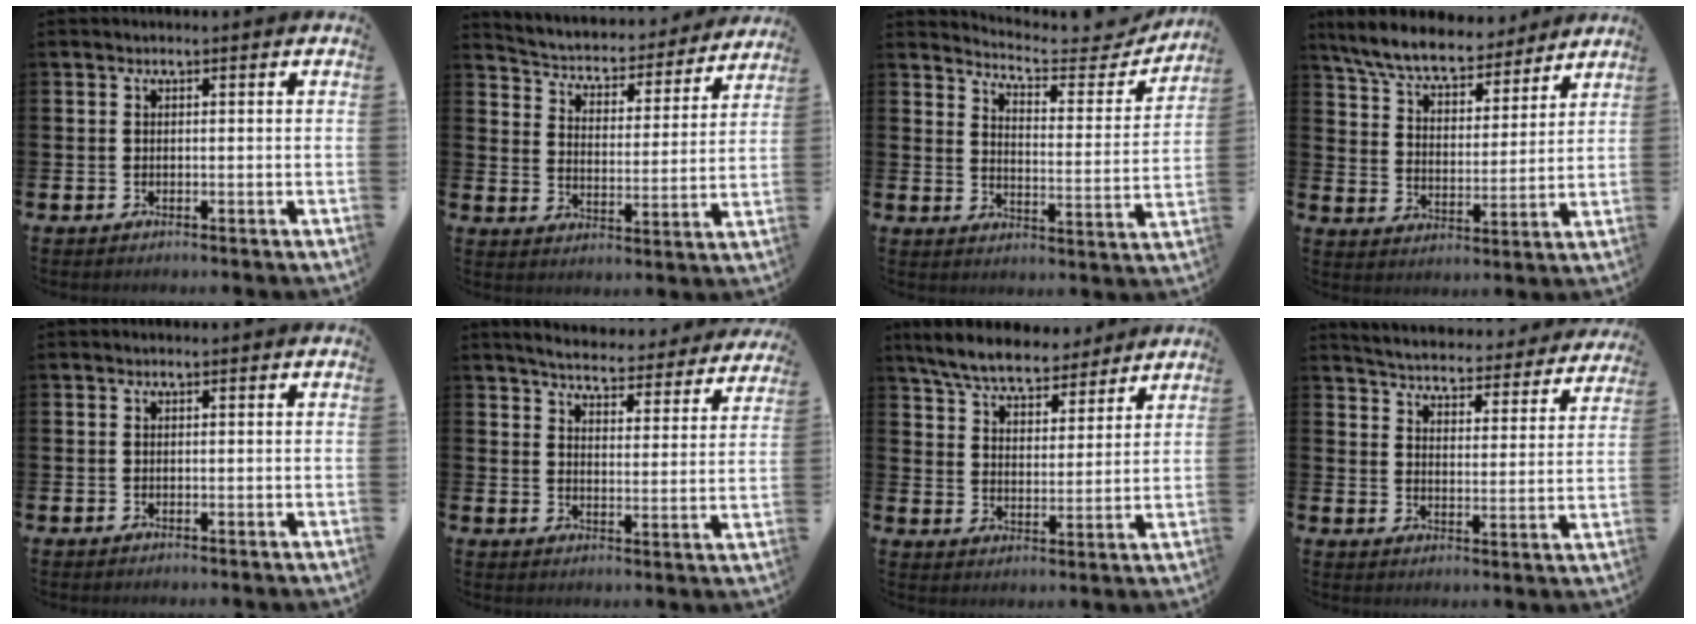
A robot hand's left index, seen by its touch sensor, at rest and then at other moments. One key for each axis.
{"total": 4.3, "fx": 4.0, "fy": 1.2, "fz": 0.8, "tx": -0.041, "ty": -0.036, "tz": 0.060}
{"total": 5.6, "fx": 5.4, "fy": 1.0, "fz": 1.2, "tx": -0.041, "ty": -0.047, "tz": 0.087}
{"total": 7.9, "fx": 7.4, "fy": 1.6, "fz": 2.4, "tx": -0.081, "ty": -0.043, "tz": 0.131}
{"total": 0.0}
{"total": 5.1, "fx": 5.0, "fy": 0.4, "fz": 1.0, "tx": -0.033, "ty": -0.039, "tz": 0.082}
{"total": 6.9, "fx": 6.5, "fy": 1.6, "fz": 1.8, "tx": -0.064, "ty": -0.029, "tz": 0.117}
{"total": 4.9, "fx": 4.8, "fy": 0.4, "fz": 0.7, "tx": -0.036, "ty": -0.042, "tz": 0.080}